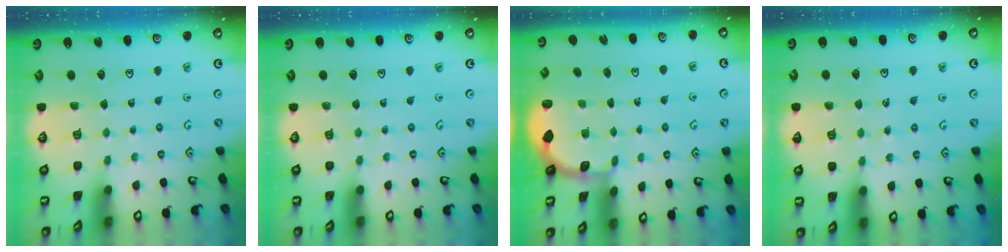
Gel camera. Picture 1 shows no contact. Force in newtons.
{"total": 0.0}
{"total": 1.9, "press": 1.8, "slide": 0.8}
{"total": 5.4, "press": 5.3, "slide": 0.9}